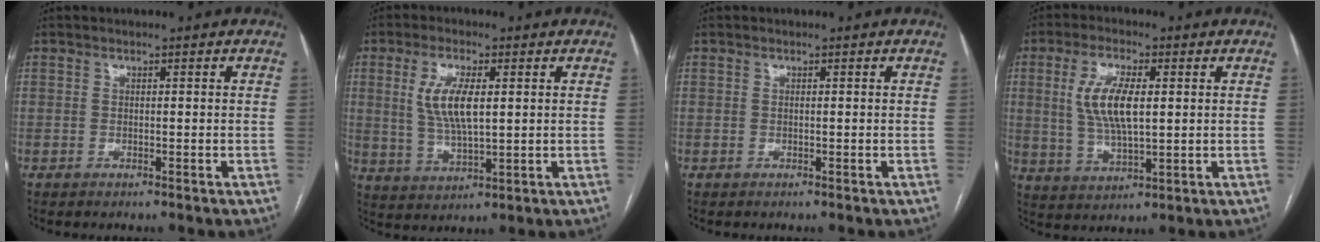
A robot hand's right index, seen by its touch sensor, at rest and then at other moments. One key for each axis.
{"total": 7.8, "fx": 1.7, "fy": 2.3, "fz": 7.2, "tx": -0.149, "ty": 0.001, "tz": 0.038}
{"total": 0.0}
{"total": 8.9, "fx": 1.6, "fy": 2.9, "fz": 8.2, "tx": -0.172, "ty": 0.006, "tz": 0.036}